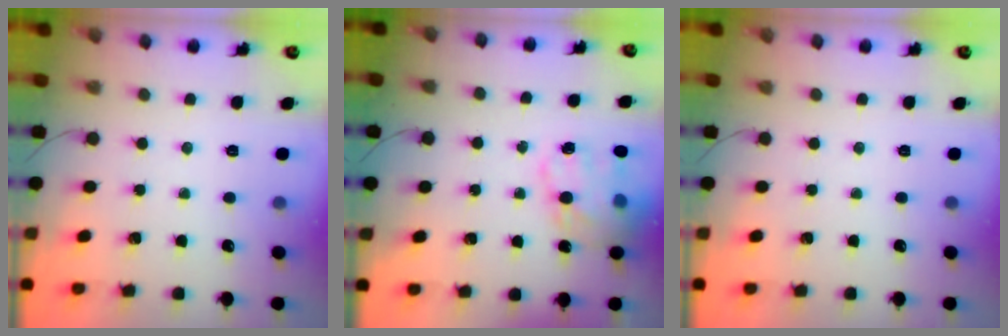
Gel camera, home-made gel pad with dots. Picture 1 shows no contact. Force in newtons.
{"total": 18.1, "press": 17.7, "slide": 3.8}
{"total": 0.0}